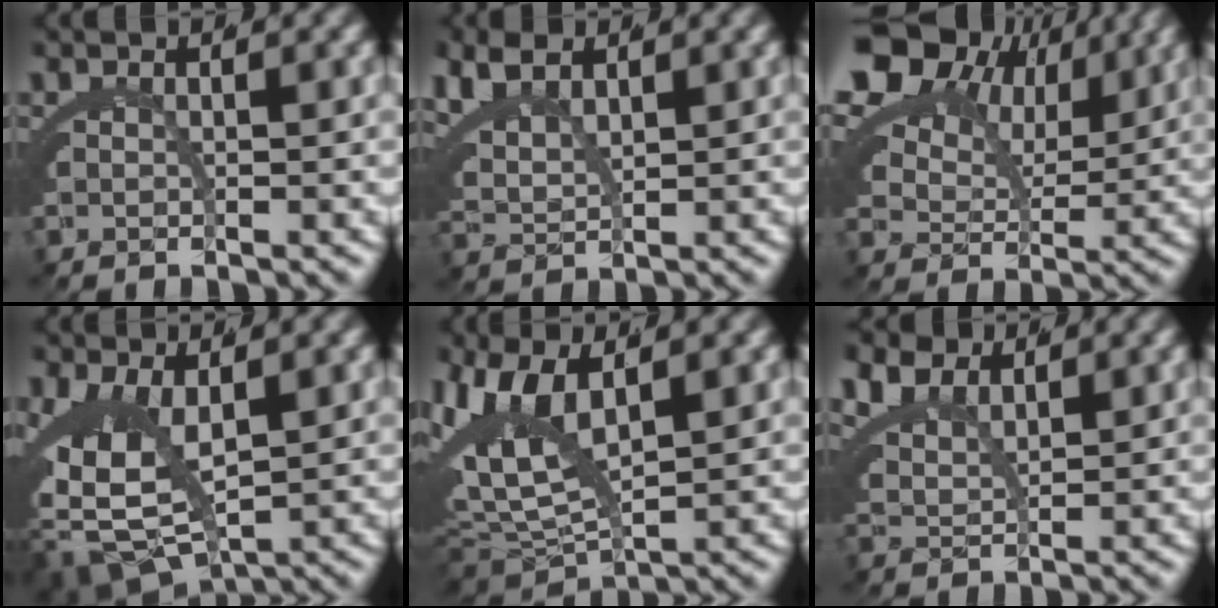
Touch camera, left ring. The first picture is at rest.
{"total": 5.1, "force": [2.7, 3.4, 2.8], "torque": [-0.085, -0.007, 0.054]}
{"total": 10.8, "force": [4.7, 7.5, 6.3], "torque": [-0.128, 0.003, 0.074]}
{"total": 10.3, "force": [-1.5, 6.9, 7.4], "torque": [-0.175, -0.047, -0.006]}
{"total": 9.3, "force": [2.4, 5.5, 7.2], "torque": [-0.172, -0.006, 0.048]}
{"total": 4.7, "force": [2.9, 2.8, 2.3], "torque": [-0.069, -0.009, 0.060]}